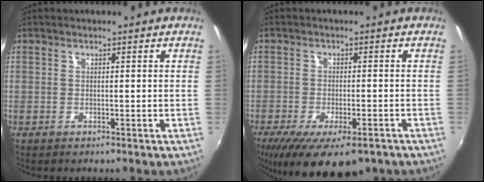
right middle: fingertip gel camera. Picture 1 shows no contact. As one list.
[{"total": 14.5, "force": [-9.7, 5.3, 9.5], "torque": [-0.187, -0.049, -0.144]}]